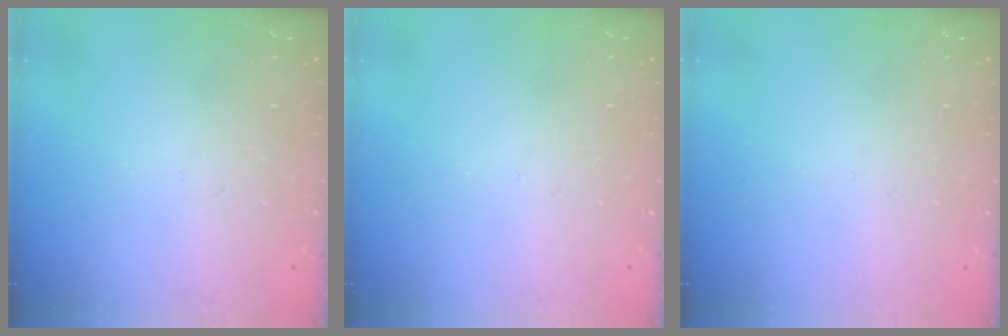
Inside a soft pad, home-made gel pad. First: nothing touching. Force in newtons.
{"total": 0.0}
{"total": 0.0}